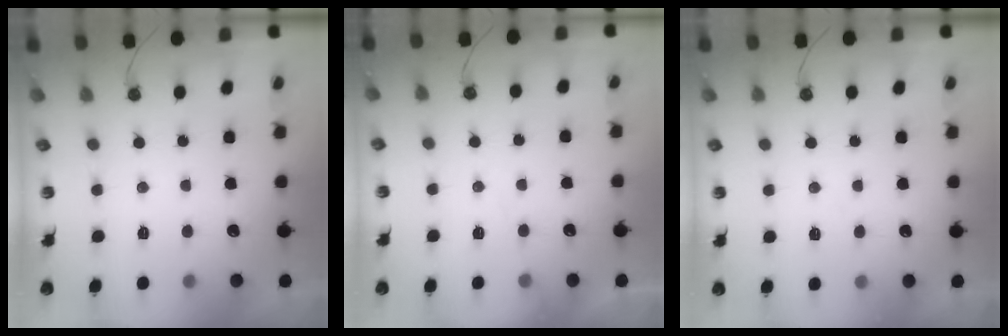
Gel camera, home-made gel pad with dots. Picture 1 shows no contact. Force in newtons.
{"total": 4.0, "press": 4.0, "slide": 0.6}
{"total": 5.4, "press": 5.4, "slide": 0.8}